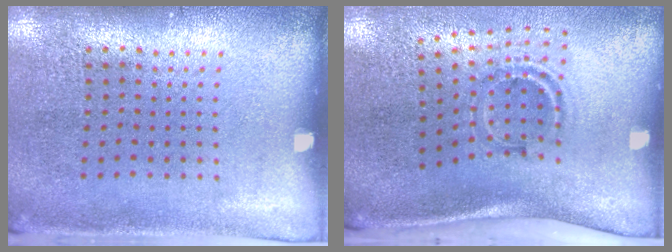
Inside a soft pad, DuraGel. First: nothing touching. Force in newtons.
{"total": 1.4, "press": 1.0, "slide": 1.0}